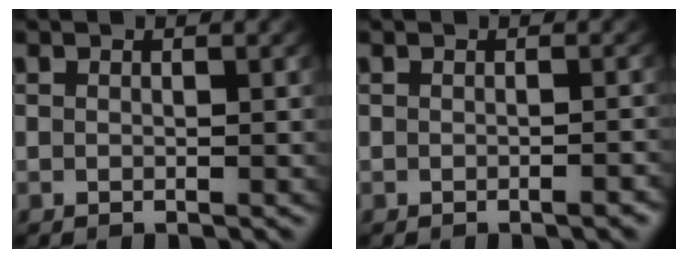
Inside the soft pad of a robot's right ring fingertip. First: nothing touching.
{"total": 0.7, "force": [-0.6, -0.1, 0.3], "torque": [-0.006, 0.003, -0.010]}